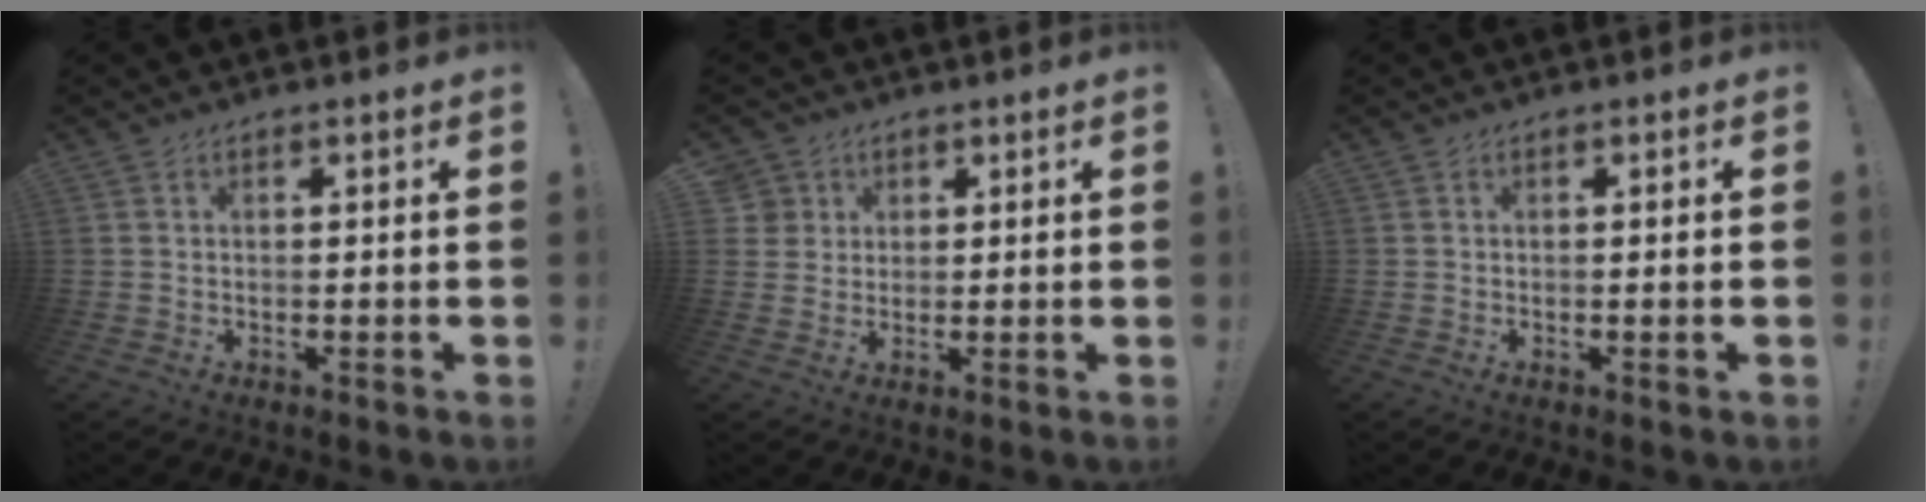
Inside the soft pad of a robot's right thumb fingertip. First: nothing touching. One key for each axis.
{"total": 4.3, "fx": 1.8, "fy": 3.9, "fz": 0.4, "tx": -0.010, "ty": -0.006, "tz": 0.035}
{"total": 1.3, "fx": -0.1, "fy": -0.4, "fz": 1.3, "tx": -0.024, "ty": -0.002, "tz": -0.001}